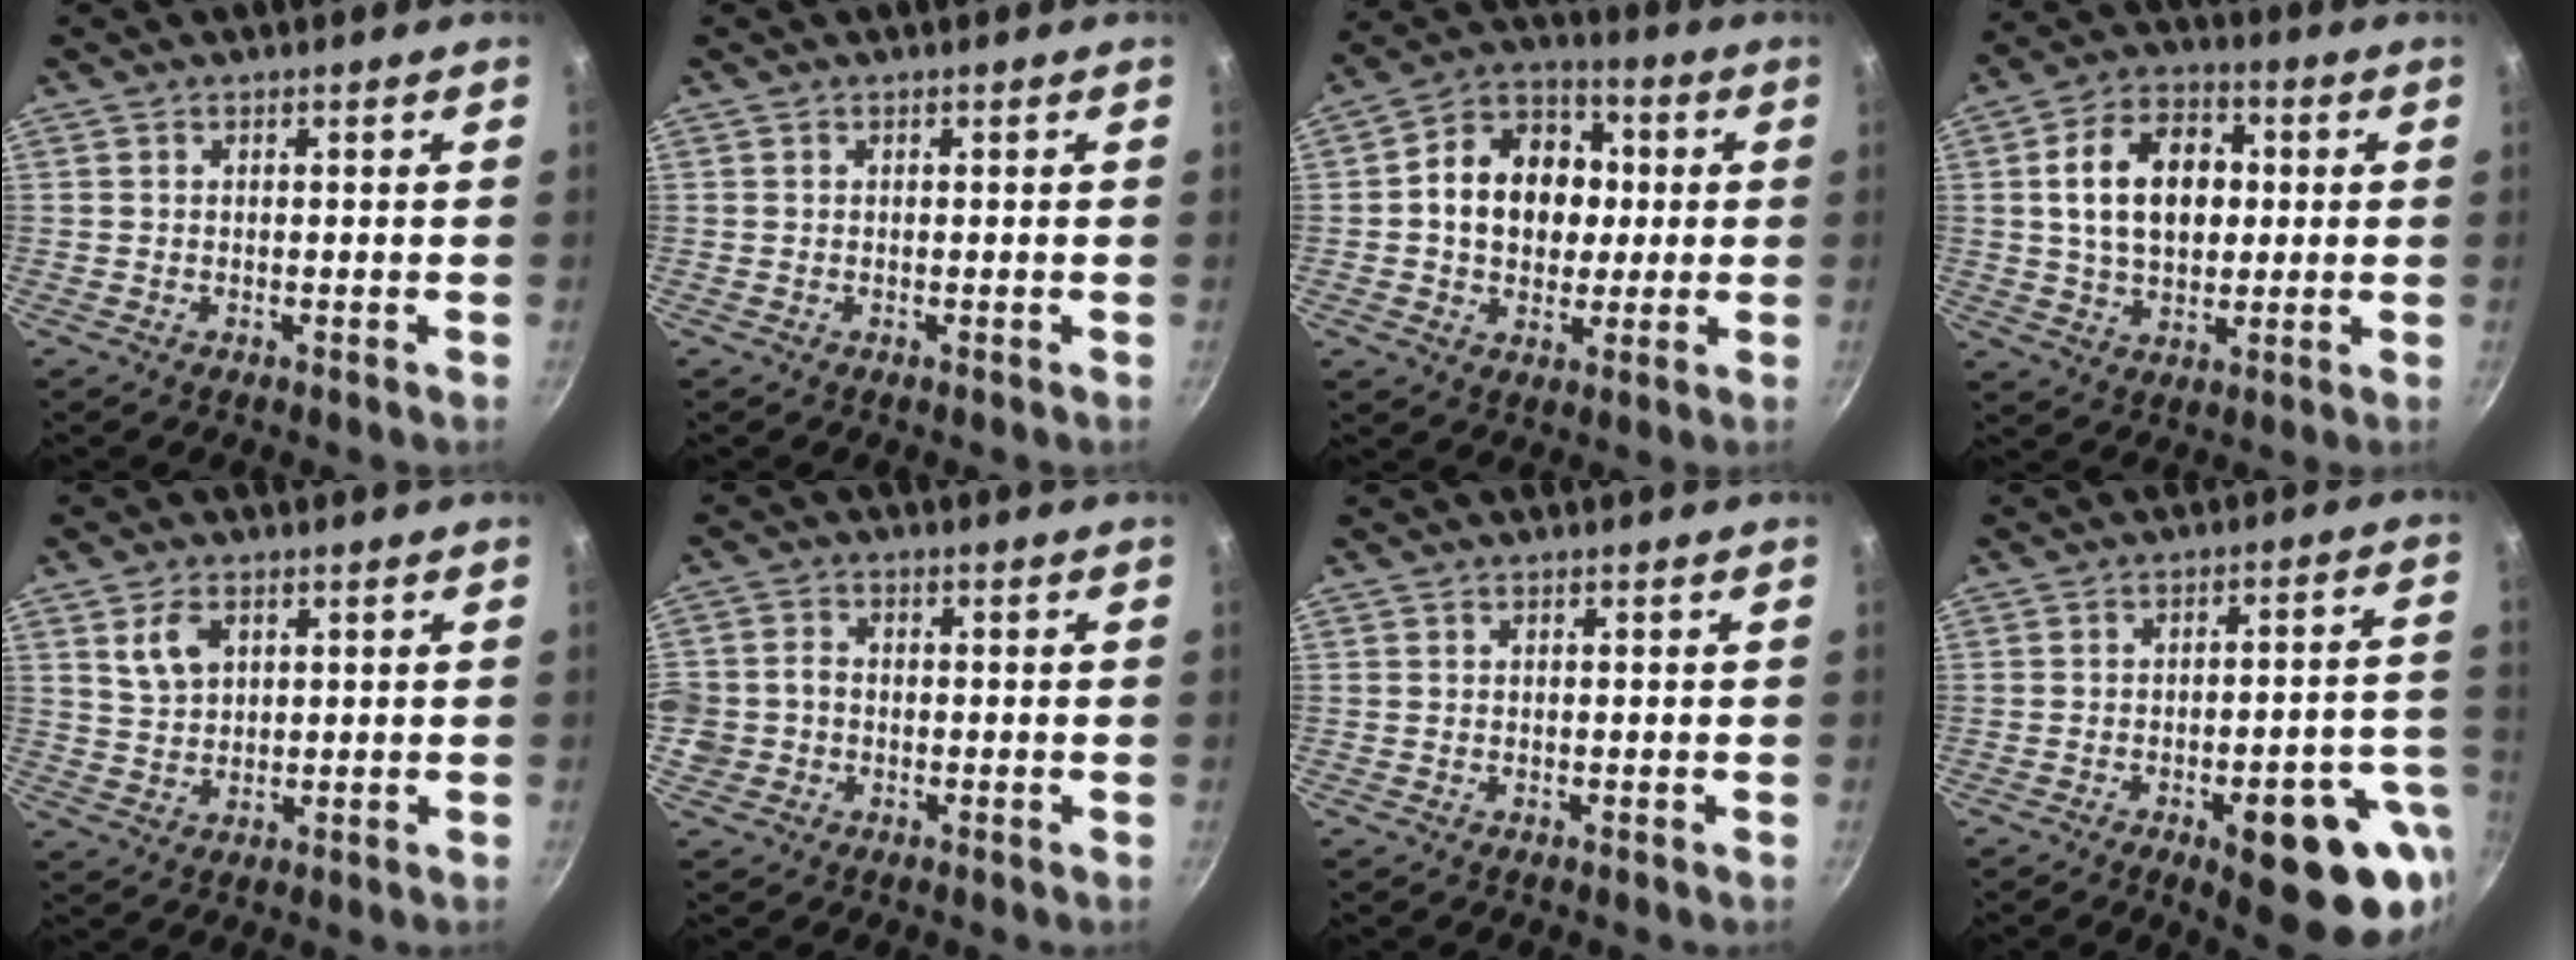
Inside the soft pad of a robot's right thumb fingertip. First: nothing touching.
{"total": 0.0}
{"total": 15.1, "force": [1.1, 11.9, 9.1], "torque": [-0.114, 0.022, 0.006]}
{"total": 15.0, "force": [2.1, 10.3, 10.7], "torque": [-0.148, 0.014, 0.027]}
{"total": 5.6, "force": [2.3, 3.7, 3.6], "torque": [-0.053, -0.006, 0.049]}
{"total": 5.9, "force": [-1.2, 5.2, 2.5], "torque": [-0.043, 0.022, -0.028]}
{"total": 0.0}
{"total": 18.0, "force": [-7.6, 6.5, 15.0], "torque": [-0.140, 0.031, -0.093]}